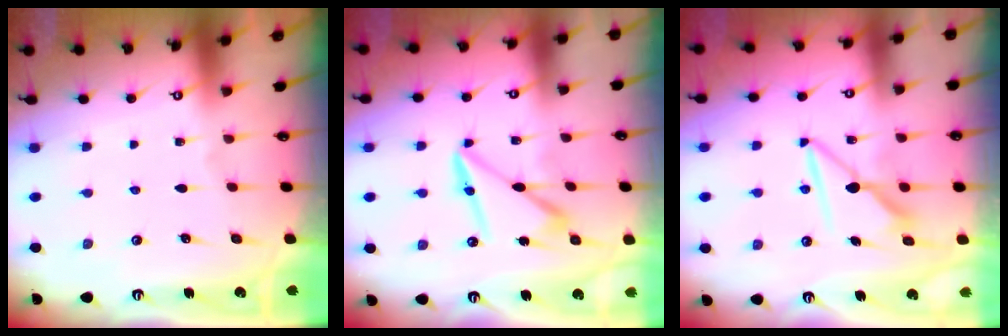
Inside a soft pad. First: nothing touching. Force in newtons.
{"total": 10.2, "press": 10.1, "slide": 1.0}
{"total": 9.3, "press": 9.3, "slide": 0.5}